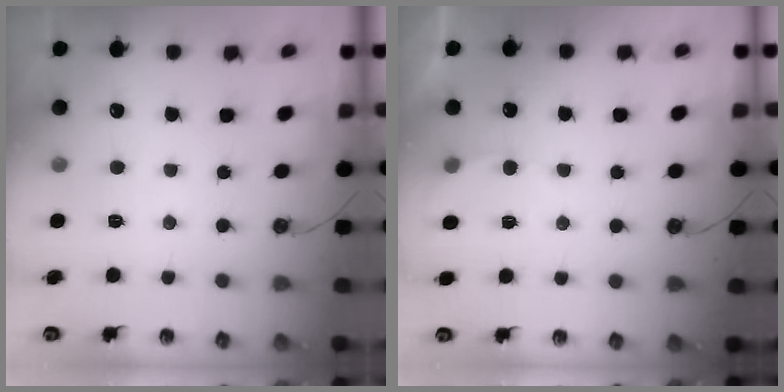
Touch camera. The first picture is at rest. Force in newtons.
{"total": 3.6, "press": 3.6, "slide": 0.3}